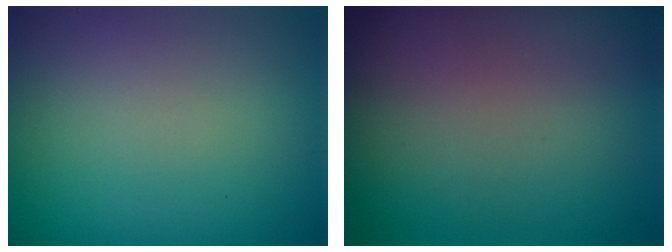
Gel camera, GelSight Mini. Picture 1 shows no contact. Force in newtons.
{"total": 0.0}